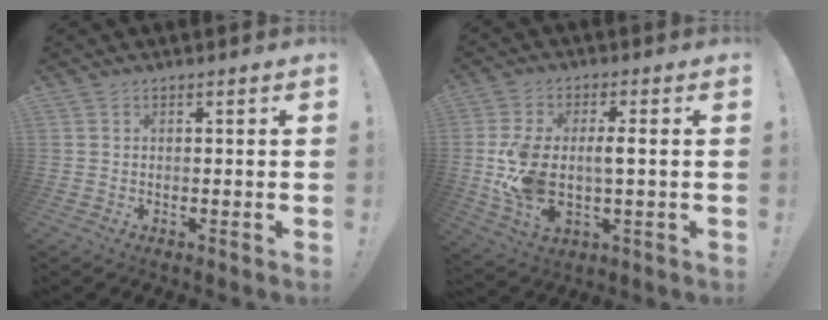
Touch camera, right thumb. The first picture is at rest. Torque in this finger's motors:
{"motor_torque": [1.23, 2.86, 1.35, -0.67, 0.45]}